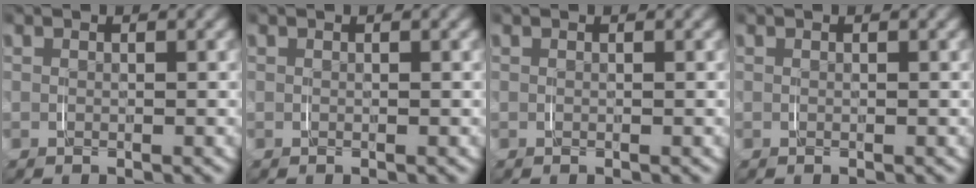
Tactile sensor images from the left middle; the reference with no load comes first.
{"total": 0.0}
{"total": 0.0}
{"total": 0.0}